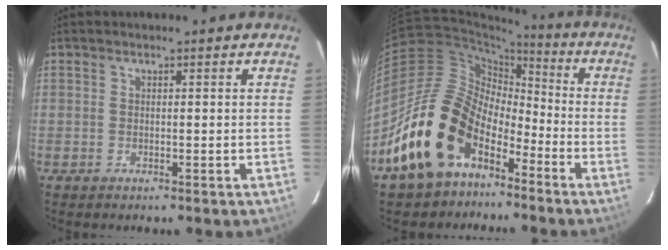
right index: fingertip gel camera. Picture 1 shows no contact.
{"total": 17.1, "force": [-10.0, 10.6, 8.9], "torque": [-0.171, 0.013, -0.173]}